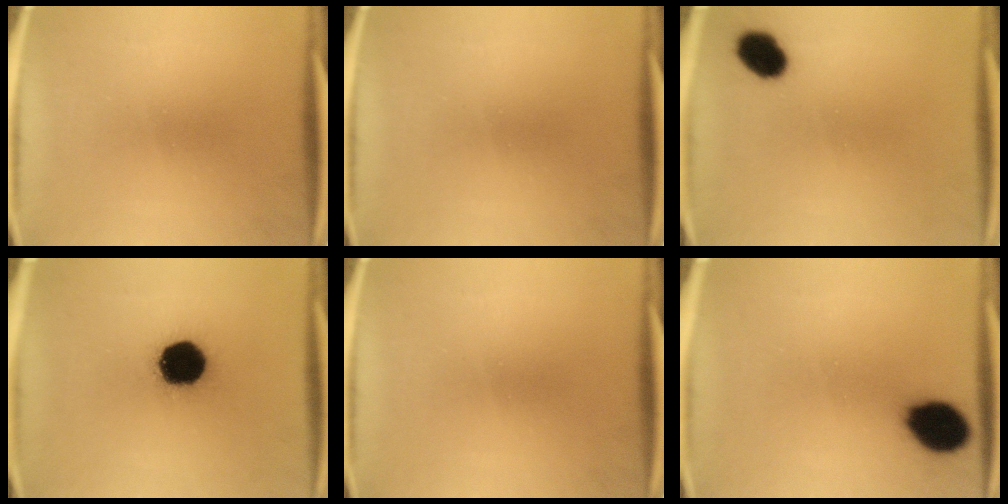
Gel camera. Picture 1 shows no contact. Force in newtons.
{"total": 0.0}
{"total": 7.0}
{"total": 16.2}
{"total": 0.0}
{"total": 11.8}